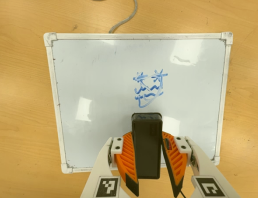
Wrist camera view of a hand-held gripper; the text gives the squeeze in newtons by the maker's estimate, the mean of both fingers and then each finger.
{"total": 9.2, "left": 7.2, "right": 11.1}